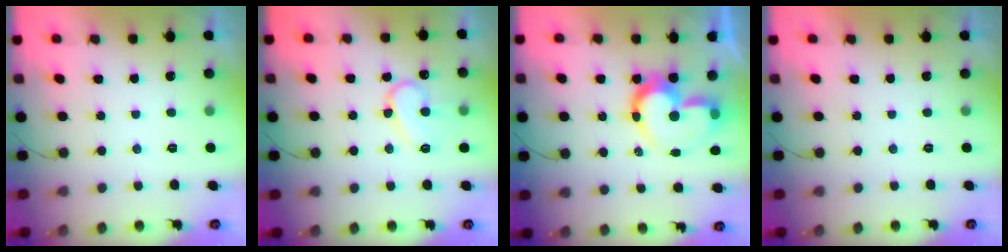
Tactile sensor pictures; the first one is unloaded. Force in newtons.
{"total": 11.1, "press": 11.0, "slide": 1.0}
{"total": 15.8, "press": 15.7, "slide": 1.3}
{"total": 1.7, "press": 1.6, "slide": 0.0}